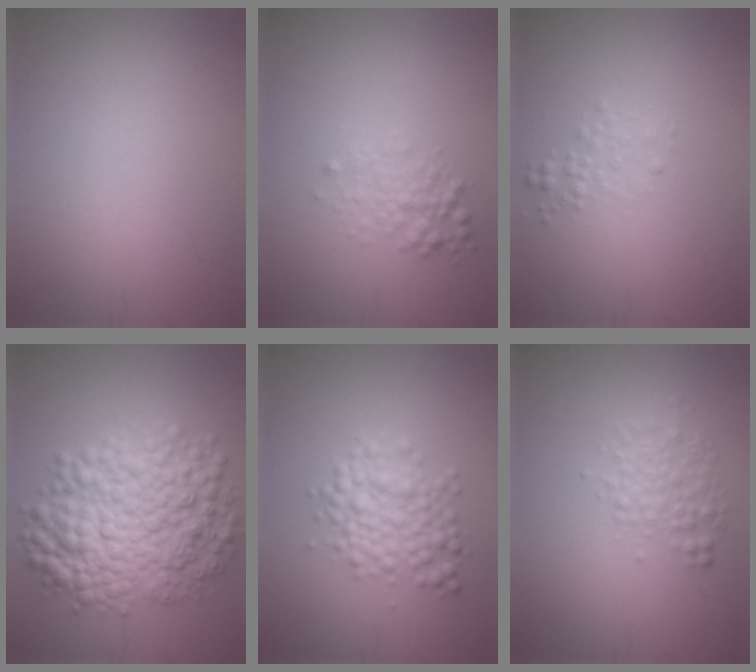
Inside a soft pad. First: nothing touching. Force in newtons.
{"total": 1.9, "press": 1.9, "slide": 0.0}
{"total": 1.3, "press": 1.3, "slide": 0.1}
{"total": 9.1, "press": 9.1, "slide": 0.1}
{"total": 4.1, "press": 4.1, "slide": 0.1}
{"total": 2.5, "press": 2.5, "slide": 0.0}